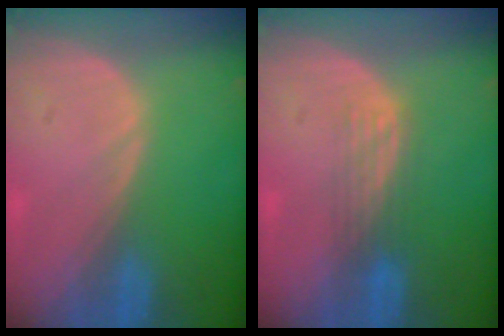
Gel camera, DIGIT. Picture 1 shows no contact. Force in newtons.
{"total": 2.9, "press": 2.7, "slide": 1.2}